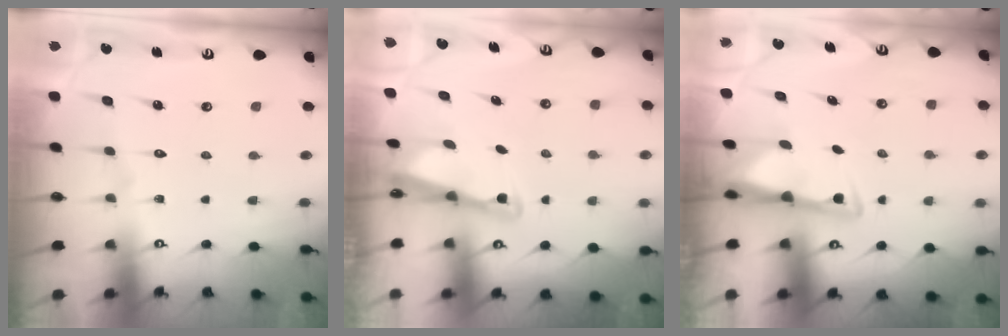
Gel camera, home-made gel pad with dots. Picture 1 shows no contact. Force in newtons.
{"total": 2.6, "press": 2.6, "slide": 0.2}
{"total": 2.8, "press": 2.7, "slide": 0.6}